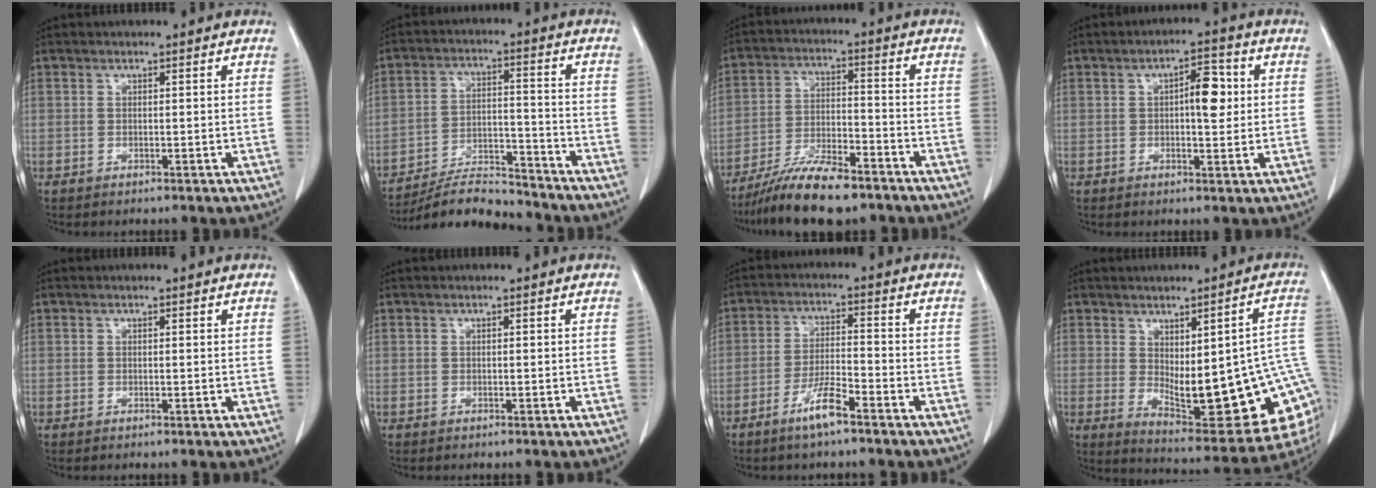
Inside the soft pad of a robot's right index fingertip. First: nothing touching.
{"total": 10.6, "force": [-10.4, 1.1, 2.1], "torque": [-0.032, 0.010, -0.182]}
{"total": 11.8, "force": [-9.6, 2.5, 6.4], "torque": [-0.113, -0.010, -0.168]}
{"total": 5.5, "force": [0.7, 1.9, 5.1], "torque": [-0.077, 0.009, 0.010]}
{"total": 0.0}
{"total": 0.0}
{"total": 6.0, "force": [-4.1, 0.5, 4.3], "torque": [-0.088, -0.005, -0.077]}
{"total": 21.4, "force": [-2.0, 5.8, 20.5], "torque": [-0.207, 0.000, -0.001]}